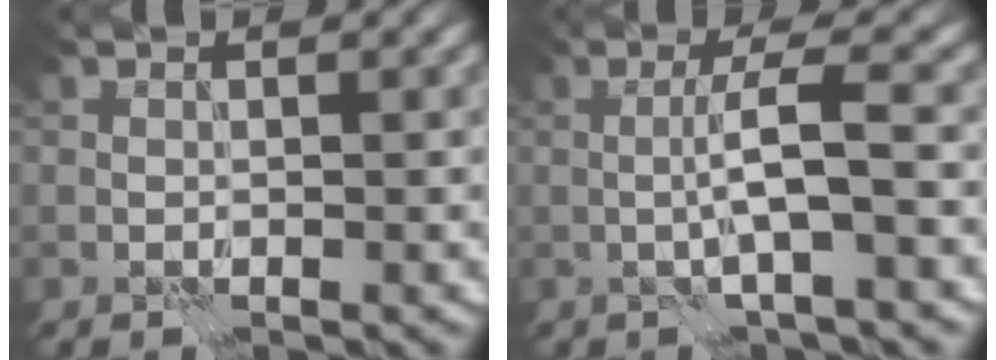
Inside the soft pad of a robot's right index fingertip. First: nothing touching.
{"total": 3.6, "force": [-0.5, 0.1, 3.6], "torque": [-0.067, 0.011, -0.016]}